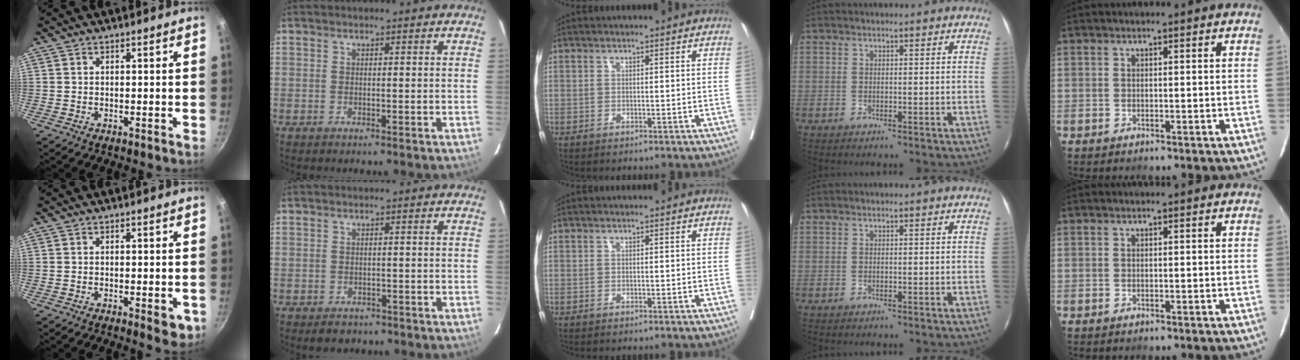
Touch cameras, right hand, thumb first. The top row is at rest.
{"thumb": {"total": 4.0, "force": [-1.2, 1.5, 3.5], "torque": [-0.032, -0.002, -0.012]}, "index": {"total": 2.9, "force": [-2.1, 1.9, 0.7], "torque": [-0.011, 0.002, -0.025]}}